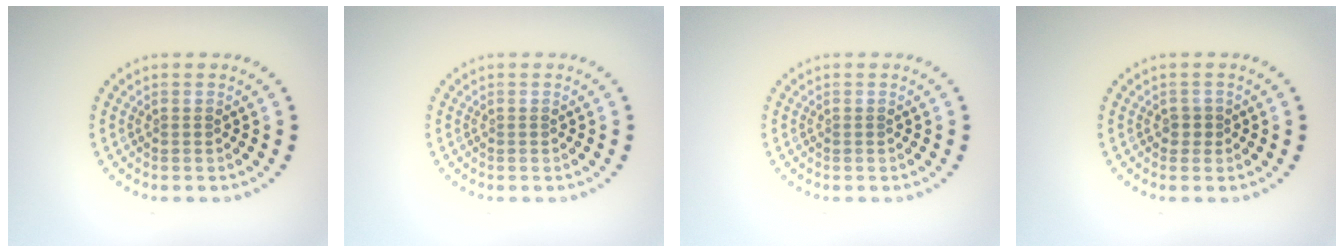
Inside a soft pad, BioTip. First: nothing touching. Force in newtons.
{"total": 0.0}
{"total": 0.0}
{"total": 1.0, "press": 0.8, "slide": 0.5}